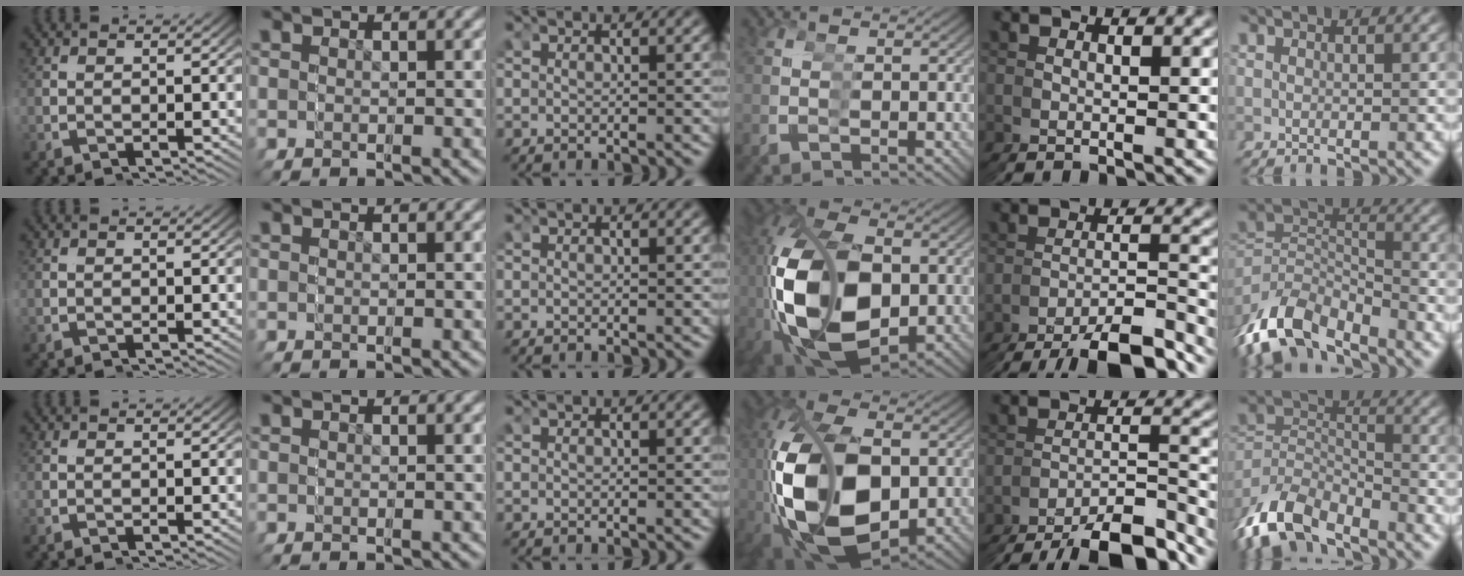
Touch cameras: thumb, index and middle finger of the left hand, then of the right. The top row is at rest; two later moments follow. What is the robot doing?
{"motion": "grasp_and_lifting", "object": "markers"}